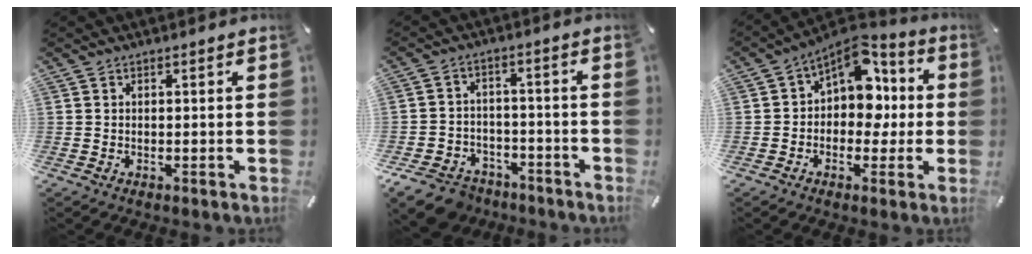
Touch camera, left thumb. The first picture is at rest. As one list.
[{"total": 9.2, "force": [-6.8, 5.5, 2.8], "torque": [-0.059, 0.040, -0.126]}, {"total": 10.3, "force": [3.2, 7.8, 5.9], "torque": [-0.085, -0.025, 0.060]}]